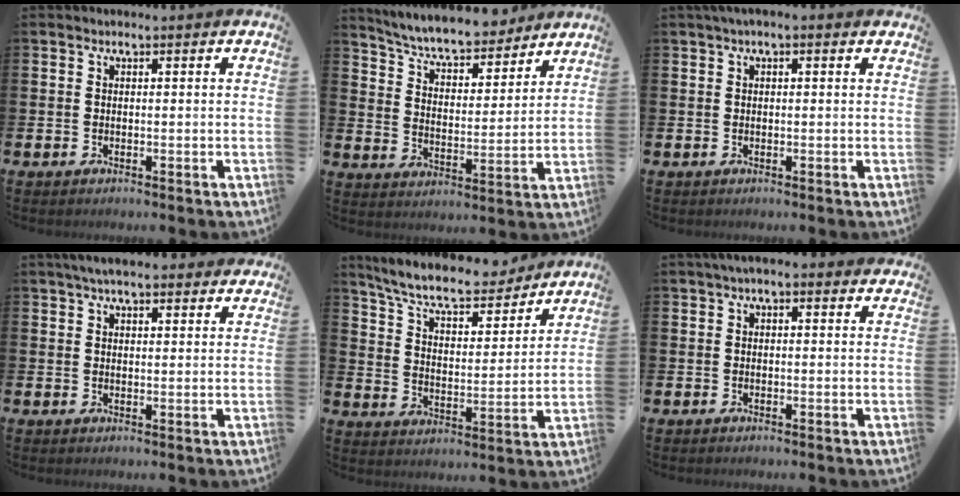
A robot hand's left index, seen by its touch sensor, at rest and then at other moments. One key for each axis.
{"total": 7.3, "fx": 6.9, "fy": 1.1, "fz": 2.0, "tx": -0.063, "ty": -0.050, "tz": 0.117}
{"total": 0.9, "fx": 0.5, "fy": 0.2, "fz": 0.7, "tx": -0.012, "ty": 0.004, "tz": 0.007}
{"total": 4.0, "fx": 3.5, "fy": 1.1, "fz": 1.7, "tx": -0.037, "ty": -0.005, "tz": 0.064}
{"total": 9.0, "fx": 8.3, "fy": 1.8, "fz": 3.2, "tx": -0.091, "ty": -0.055, "tz": 0.143}
{"total": 1.5, "fx": 1.0, "fy": 0.6, "fz": 0.9, "tx": -0.016, "ty": 0.006, "tz": 0.017}